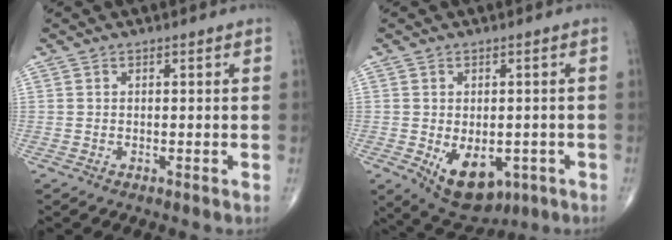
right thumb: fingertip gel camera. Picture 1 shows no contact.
{"total": 10.4, "force": [-3.4, 6.4, 7.4], "torque": [-0.083, -0.004, -0.032]}